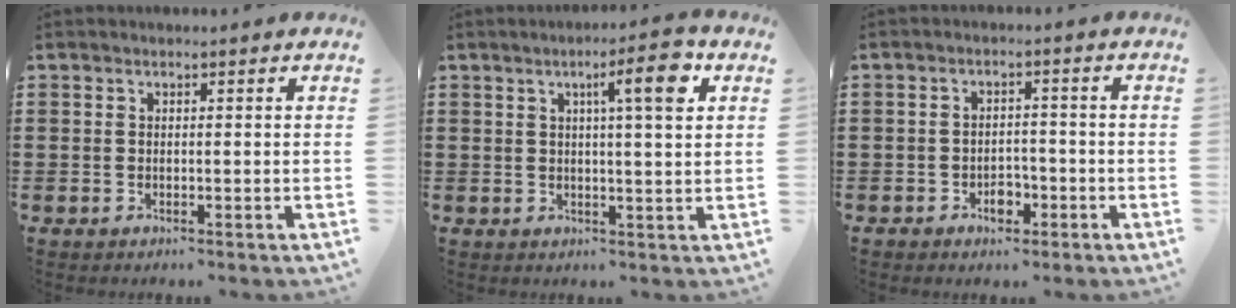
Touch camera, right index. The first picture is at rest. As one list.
[{"total": 7.0, "force": [2.9, 0.9, 6.3], "torque": [-0.099, -0.004, 0.036]}, {"total": 3.1, "force": [-1.7, 2.0, 1.6], "torque": [-0.031, 0.004, -0.033]}]